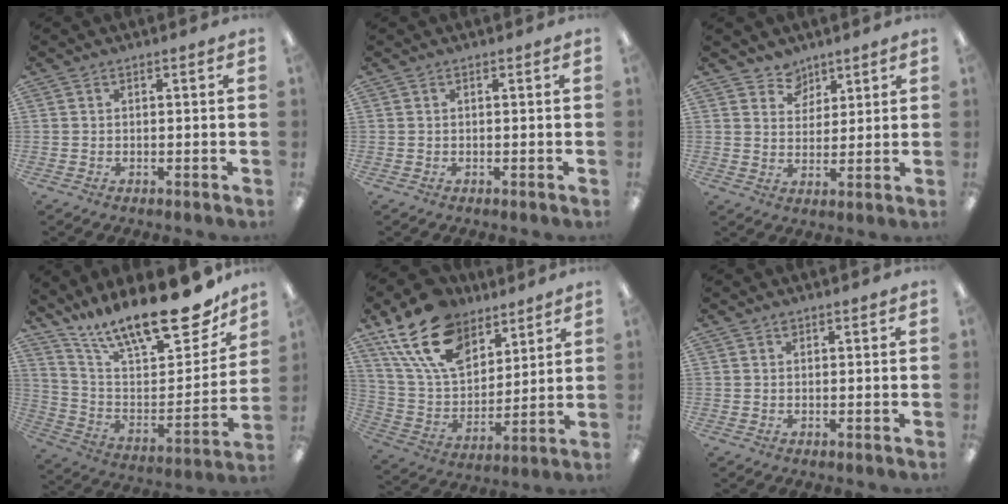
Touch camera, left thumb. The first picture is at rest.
{"total": 0.0}
{"total": 5.6, "force": [4.3, 3.6, -0.1], "torque": [0.002, -0.030, 0.078]}
{"total": 21.2, "force": [16.3, 6.1, 12.1], "torque": [-0.182, -0.121, 0.275]}
{"total": 19.5, "force": [12.4, 11.3, 9.9], "torque": [-0.206, -0.052, 0.231]}
{"total": 1.2, "force": [0.7, 0.7, 0.6], "torque": [-0.007, -0.002, 0.011]}